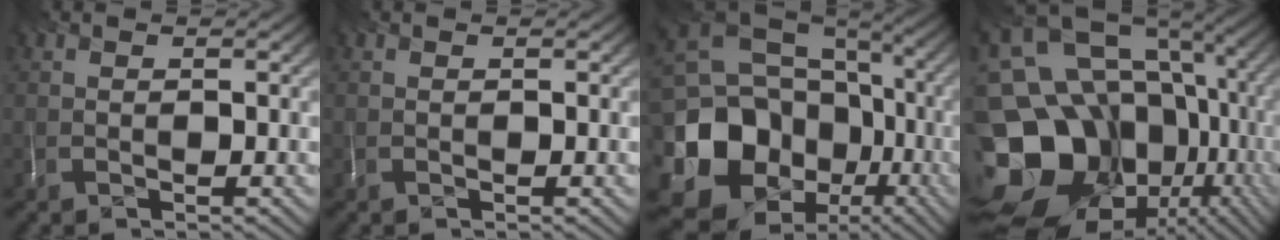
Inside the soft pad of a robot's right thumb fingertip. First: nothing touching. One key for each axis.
{"total": 0.0}
{"total": 19.4, "fx": -6.9, "fy": 16.2, "fz": 8.2, "tx": -0.198, "ty": -0.044, "tz": -0.114}
{"total": 22.8, "fx": -6.7, "fy": 19.0, "fz": 10.7, "tx": -0.262, "ty": -0.043, "tz": -0.108}